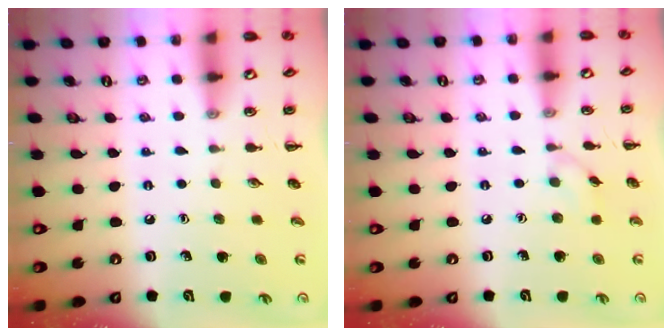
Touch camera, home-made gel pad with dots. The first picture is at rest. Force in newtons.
{"total": 3.1, "press": 2.8, "slide": 1.2}